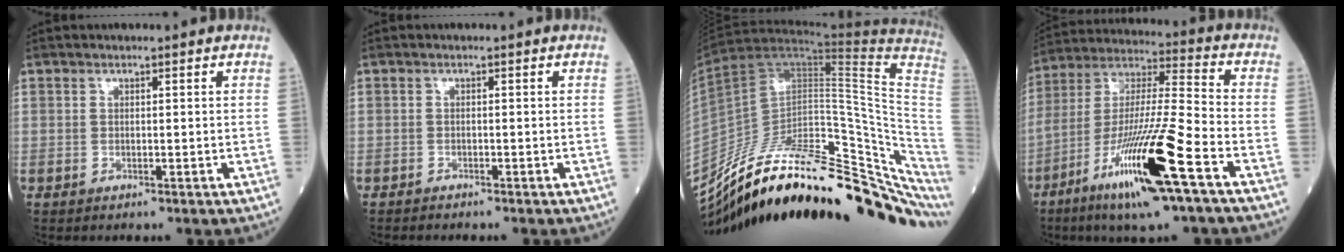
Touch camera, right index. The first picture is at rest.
{"total": 0.9, "force": [-0.9, 0.2, 0.2], "torque": [-0.006, -0.001, -0.015]}
{"total": 32.9, "force": [-22.5, 8.0, 22.5], "torque": [-0.264, 0.010, -0.334]}
{"total": 19.4, "force": [-9.5, 0.7, 16.9], "torque": [-0.343, -0.036, -0.176]}